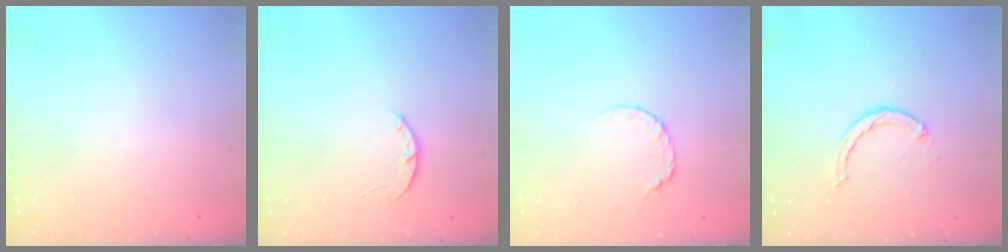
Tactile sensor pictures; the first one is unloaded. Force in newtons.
{"total": 3.4, "press": 3.4, "slide": 0.6}
{"total": 5.3, "press": 5.2, "slide": 0.6}
{"total": 2.4, "press": 2.4, "slide": 0.4}